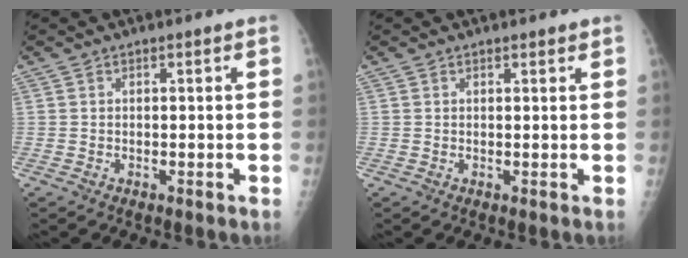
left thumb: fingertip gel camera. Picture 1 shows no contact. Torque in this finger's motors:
{"motor_torque": [-0.16, 0.01, 0.02, 0.02, 0.03]}